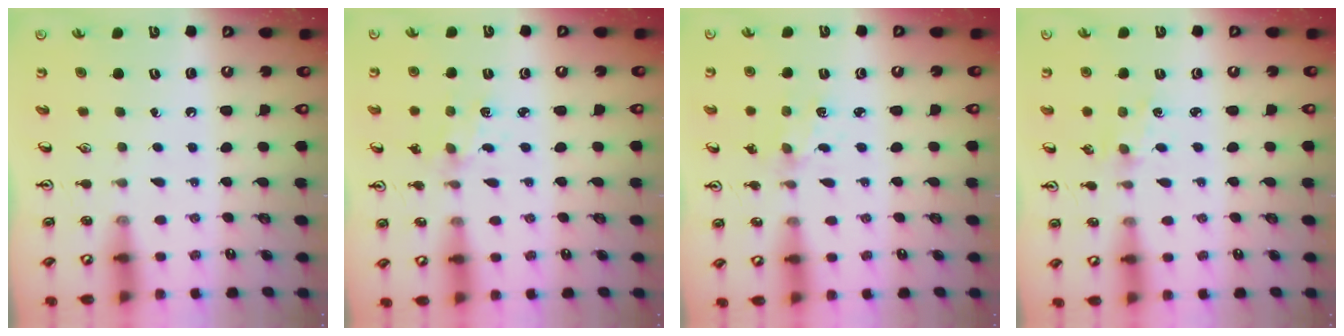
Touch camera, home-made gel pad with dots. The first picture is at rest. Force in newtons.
{"total": 2.1, "press": 2.1, "slide": 0.3}
{"total": 1.9, "press": 1.9, "slide": 0.4}
{"total": 1.6, "press": 1.6, "slide": 0.4}